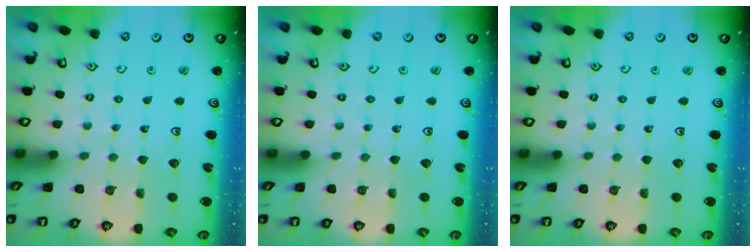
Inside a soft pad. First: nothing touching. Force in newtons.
{"total": 0.0}
{"total": 0.0}